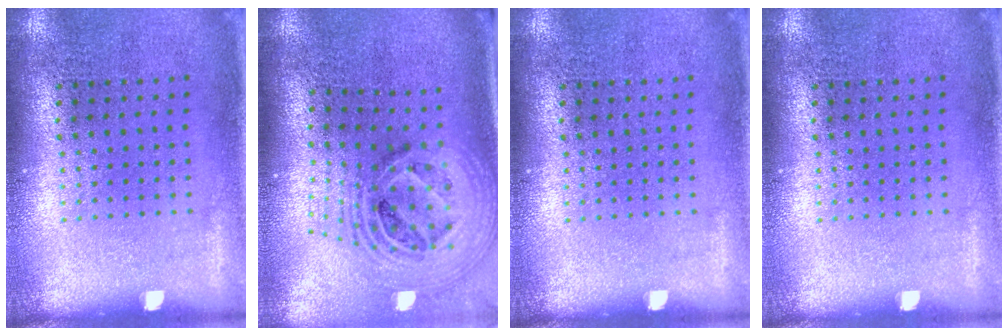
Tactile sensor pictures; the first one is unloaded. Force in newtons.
{"total": 2.8, "press": 2.0, "slide": 1.9}
{"total": 0.0}
{"total": 0.0}